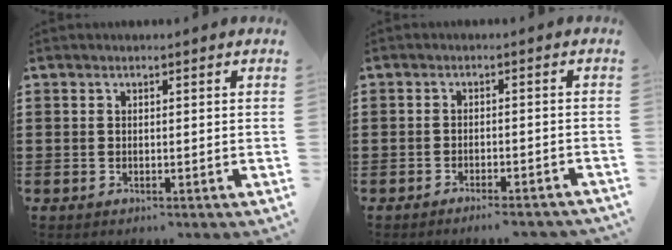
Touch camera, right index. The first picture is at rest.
{"total": 2.2, "force": [-2.1, -0.2, 0.7], "torque": [-0.012, -0.001, -0.041]}